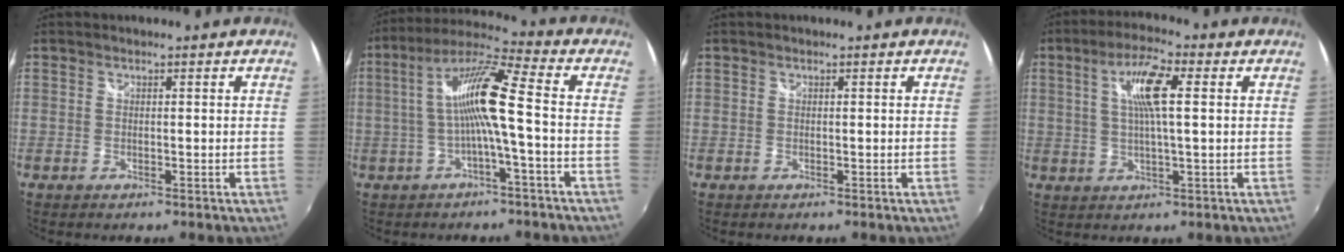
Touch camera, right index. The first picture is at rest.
{"total": 10.5, "force": [-1.6, 0.1, 10.4], "torque": [-0.205, 0.017, -0.024]}
{"total": 0.0}
{"total": 8.0, "force": [1.8, 1.5, 7.7], "torque": [-0.144, 0.008, 0.034]}